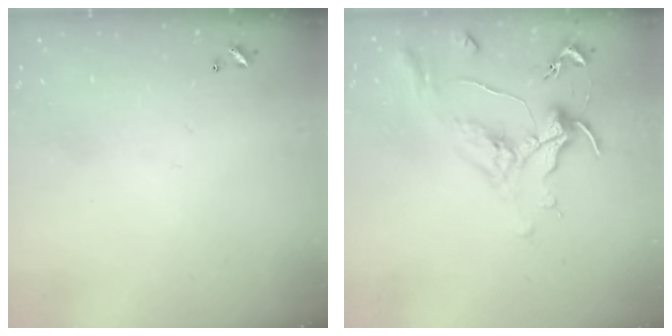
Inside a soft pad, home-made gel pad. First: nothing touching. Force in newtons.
{"total": 1.7, "press": 1.6, "slide": 0.6}